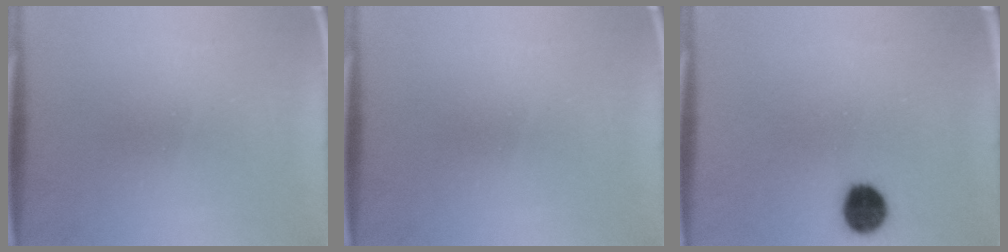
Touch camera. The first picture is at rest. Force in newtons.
{"total": 0.0}
{"total": 6.7}